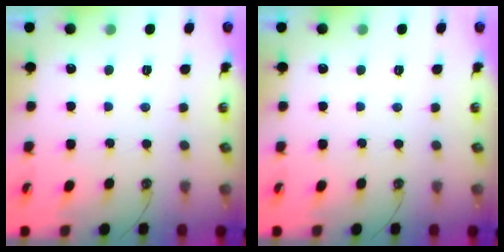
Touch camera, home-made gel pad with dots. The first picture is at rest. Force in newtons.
{"total": 0.0}